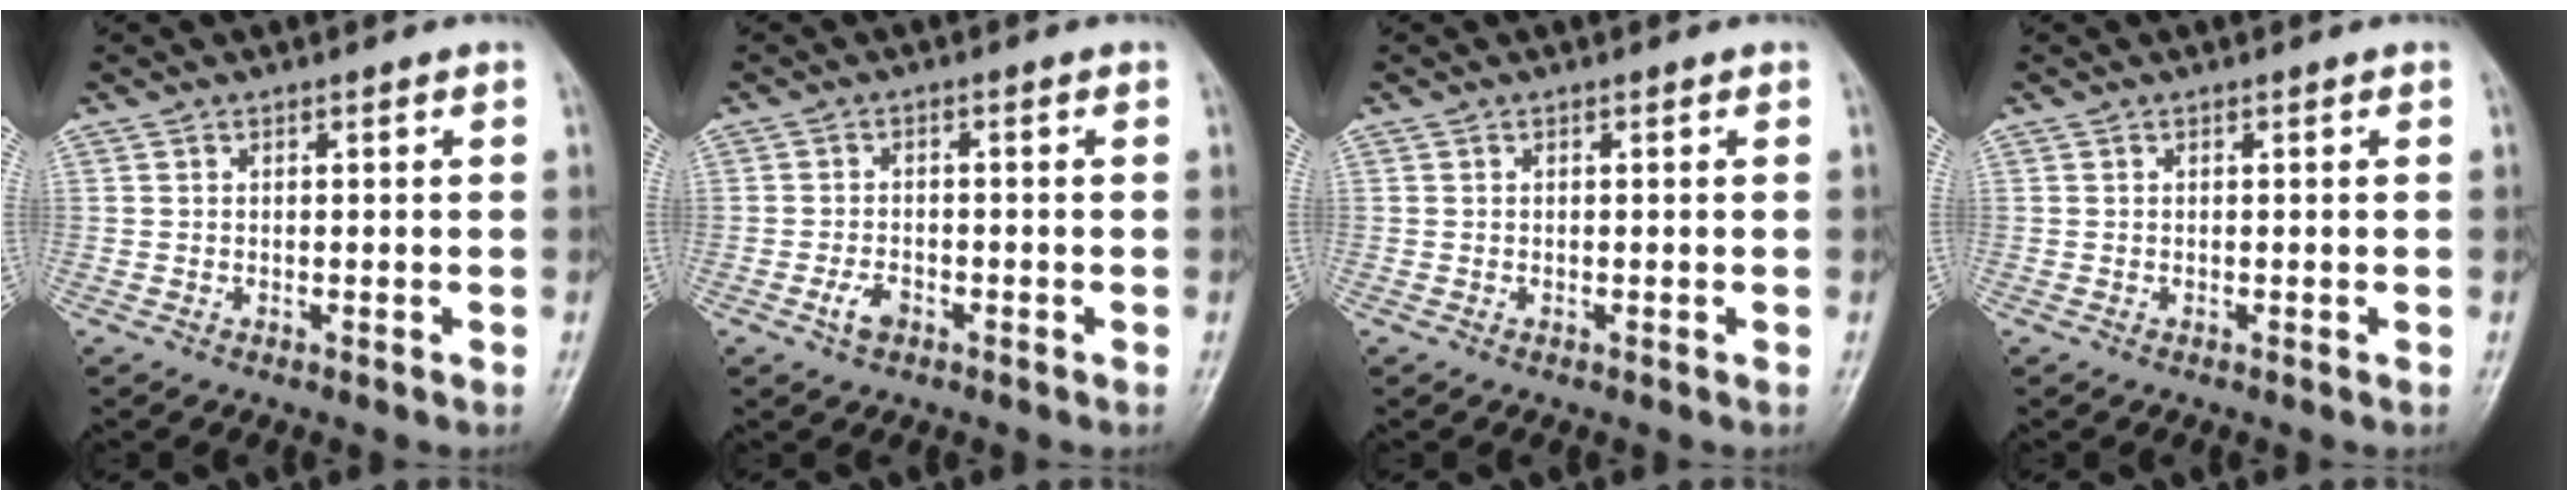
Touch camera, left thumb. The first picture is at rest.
{"total": 3.0, "force": [-1.5, 1.8, 1.9], "torque": [-0.037, 0.008, -0.027]}
{"total": 0.0}
{"total": 0.0}